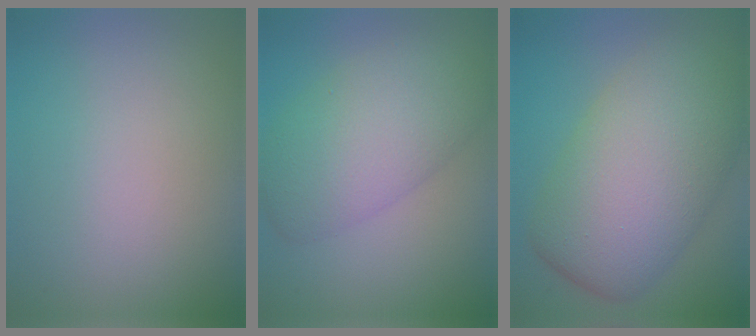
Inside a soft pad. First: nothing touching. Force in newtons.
{"total": 7.4, "press": 7.3, "slide": 0.3}
{"total": 11.1, "press": 11.1, "slide": 0.5}